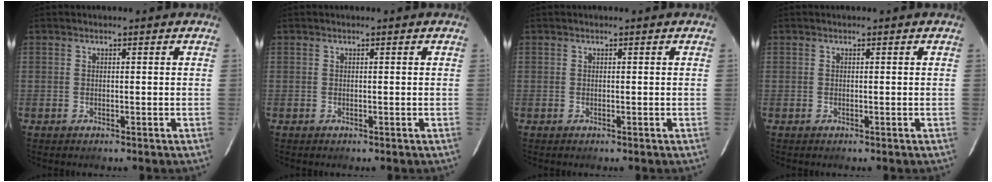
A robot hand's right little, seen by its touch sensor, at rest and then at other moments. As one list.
[{"total": 0.0}, {"total": 0.0}, {"total": 0.0}]